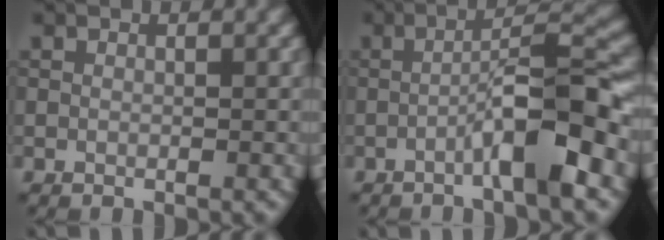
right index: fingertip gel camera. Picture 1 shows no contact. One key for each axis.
{"total": 7.1, "fx": -2.6, "fy": 0.9, "fz": 6.6, "tx": -0.105, "ty": 0.023, "tz": -0.049}